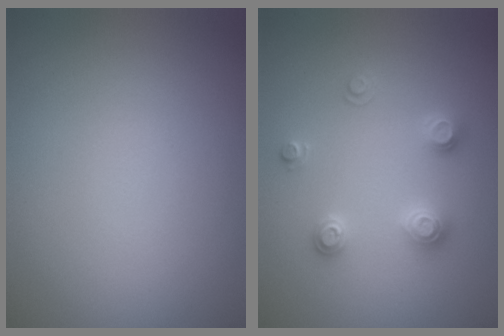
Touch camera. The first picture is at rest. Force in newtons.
{"total": 2.5, "press": 2.5, "slide": 0.3}